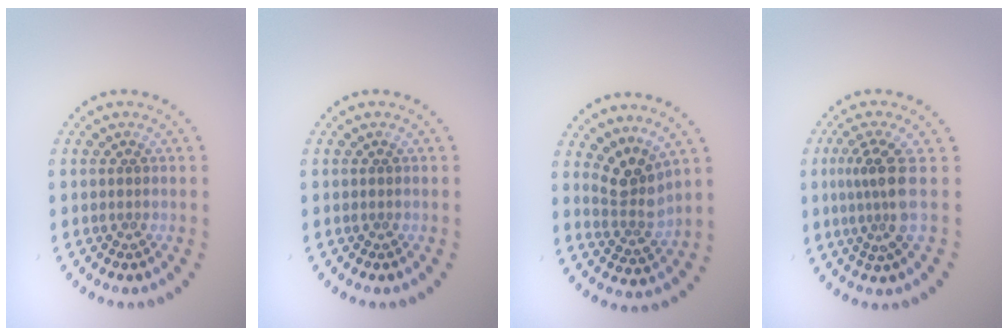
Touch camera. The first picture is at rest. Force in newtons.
{"total": 0.0}
{"total": 3.3, "press": 2.3, "slide": 2.4}
{"total": 3.4, "press": 2.3, "slide": 2.4}